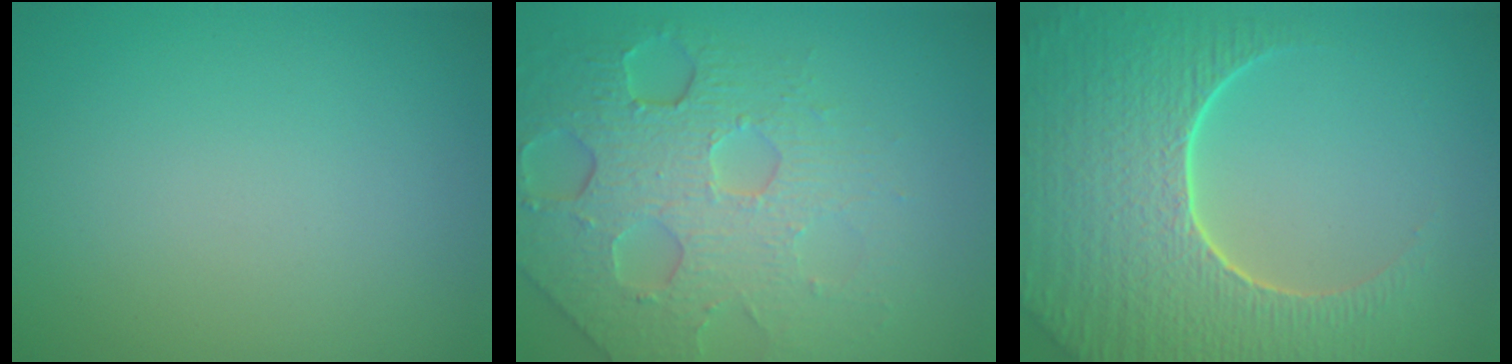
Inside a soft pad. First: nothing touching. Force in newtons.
{"total": 8.3, "press": 5.4, "slide": 6.2}
{"total": 9.1, "press": 6.5, "slide": 6.3}